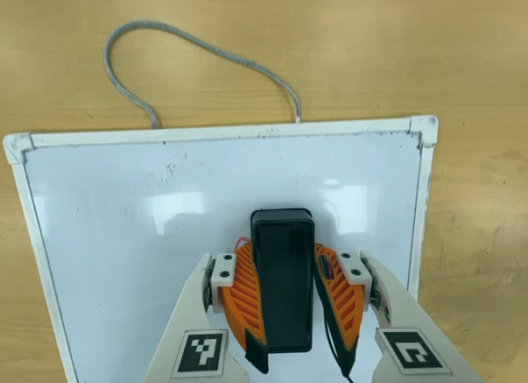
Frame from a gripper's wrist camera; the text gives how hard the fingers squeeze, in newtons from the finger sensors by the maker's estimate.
{"total": 12.2, "left": 11.7, "right": 12.6}